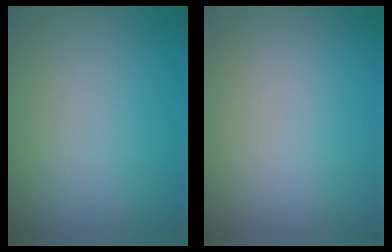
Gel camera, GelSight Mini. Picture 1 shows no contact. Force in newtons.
{"total": 0.0}